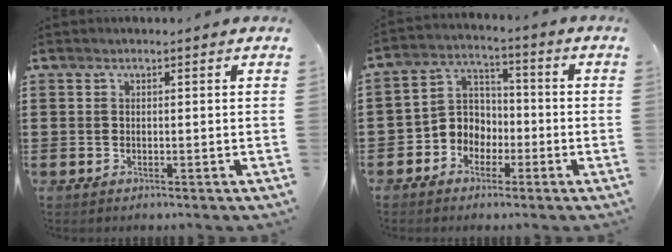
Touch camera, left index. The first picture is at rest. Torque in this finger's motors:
{"motor_torque": [1.13, 0.70, 0.43, 0.03]}